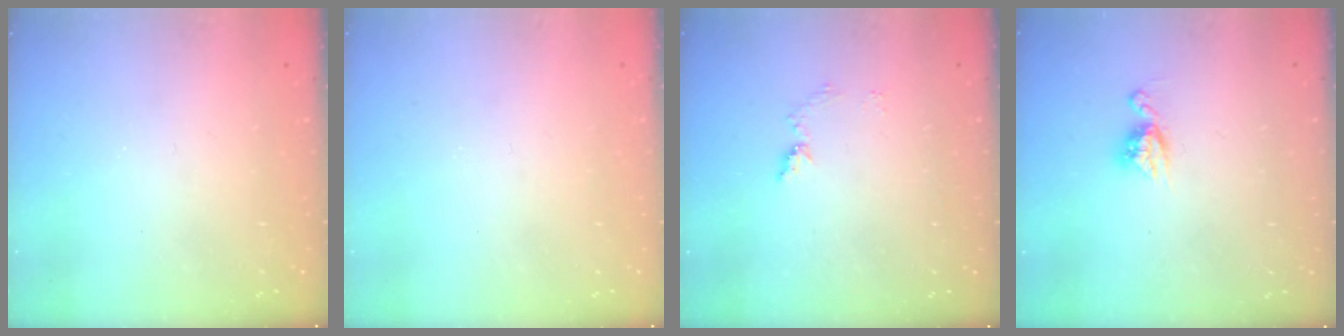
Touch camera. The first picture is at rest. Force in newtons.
{"total": 0.7, "press": 0.7, "slide": 0.1}
{"total": 6.4, "press": 6.4, "slide": 0.7}
{"total": 7.7, "press": 7.7, "slide": 0.6}